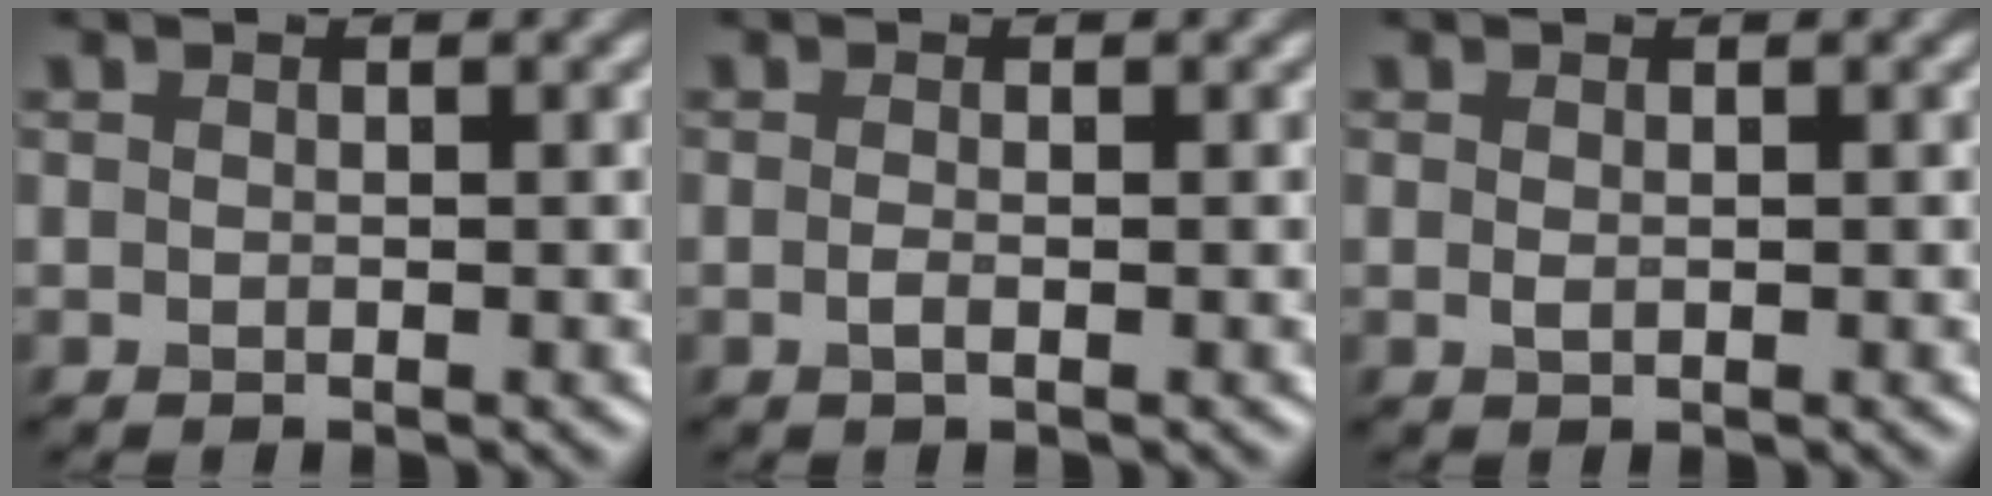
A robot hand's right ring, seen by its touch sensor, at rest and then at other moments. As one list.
[{"total": 0.8, "force": [-0.3, 0.1, 0.7], "torque": [-0.021, -0.002, -0.006]}, {"total": 0.5, "force": [0.0, 0.3, 0.5], "torque": [-0.013, 0.000, 0.003]}]